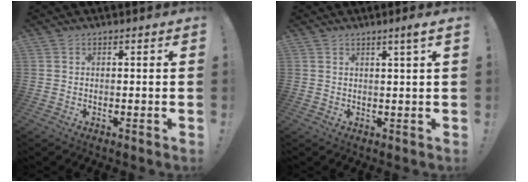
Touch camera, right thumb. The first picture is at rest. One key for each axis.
{"total": 2.8, "fx": 1.4, "fy": -0.6, "fz": 2.4, "tx": -0.037, "ty": -0.006, "tz": 0.019}